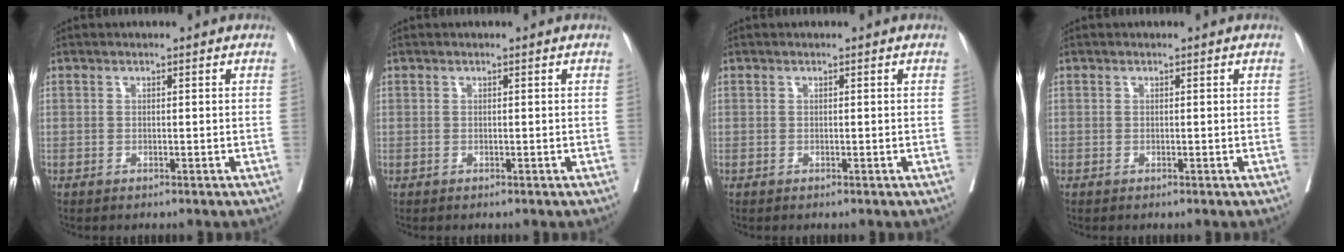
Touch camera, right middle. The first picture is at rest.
{"total": 0.0}
{"total": 0.0}
{"total": 0.0}